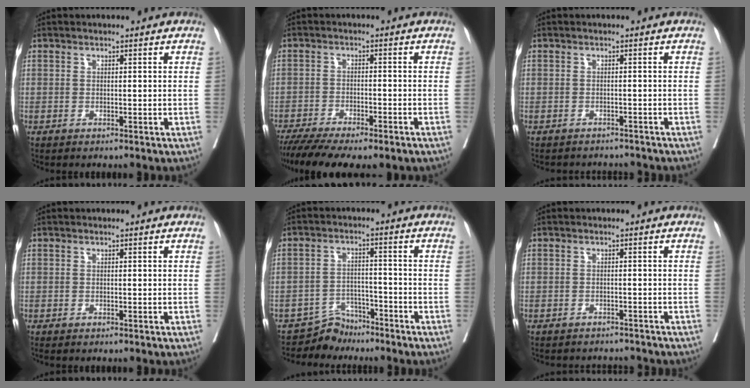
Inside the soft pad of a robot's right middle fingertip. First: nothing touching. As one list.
[{"total": 12.5, "force": [-9.9, 2.5, 7.2], "torque": [-0.121, -0.017, -0.150]}, {"total": 4.8, "force": [-4.7, 1.3, 0.4], "torque": [0.001, -0.003, -0.056]}, {"total": 0.0}, {"total": 4.3, "force": [-3.9, 1.4, -1.0], "torque": [0.019, 0.008, -0.068]}, {"total": 5.4, "force": [-5.3, 1.3, 0.3], "torque": [0.000, 0.002, -0.064]}]